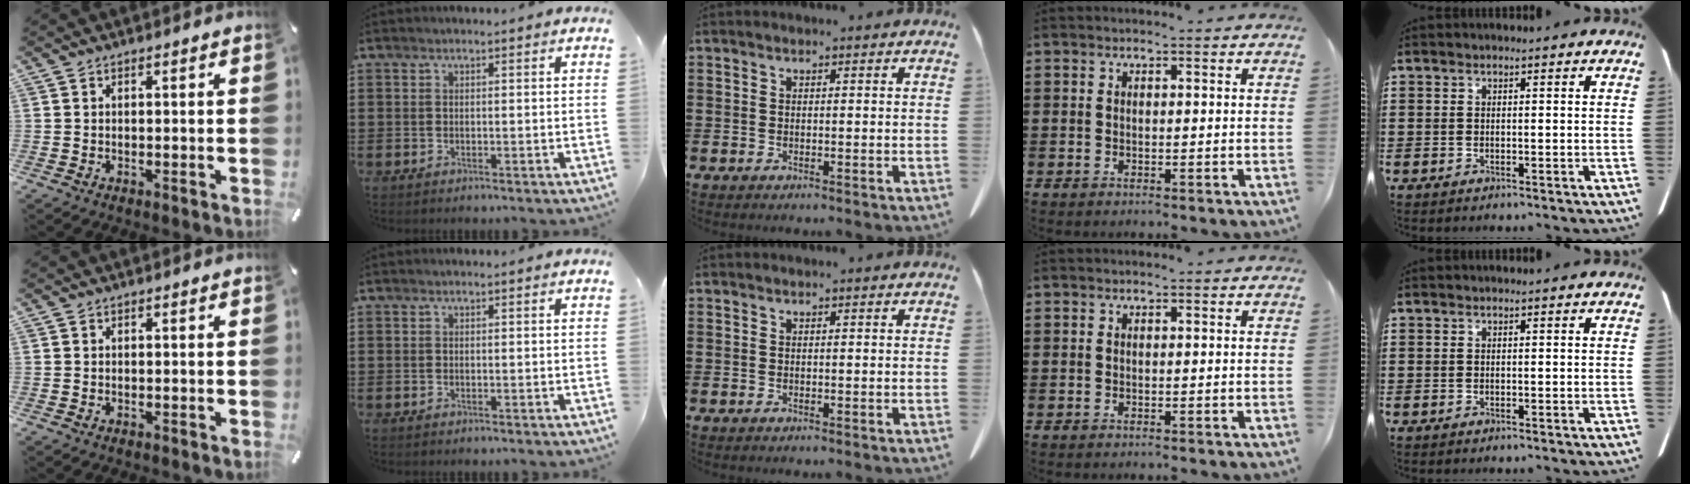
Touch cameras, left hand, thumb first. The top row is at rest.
{}